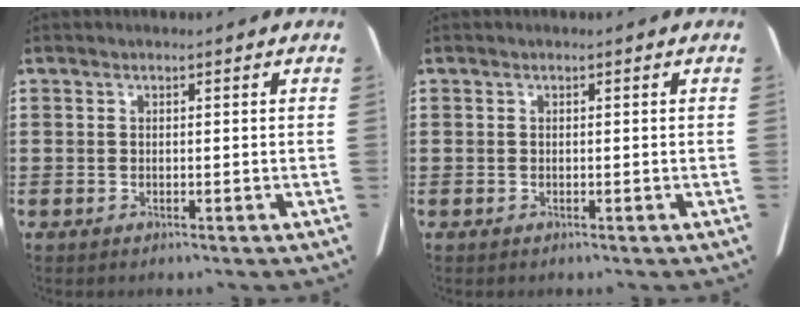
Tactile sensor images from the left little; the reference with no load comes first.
{"total": 0.0}